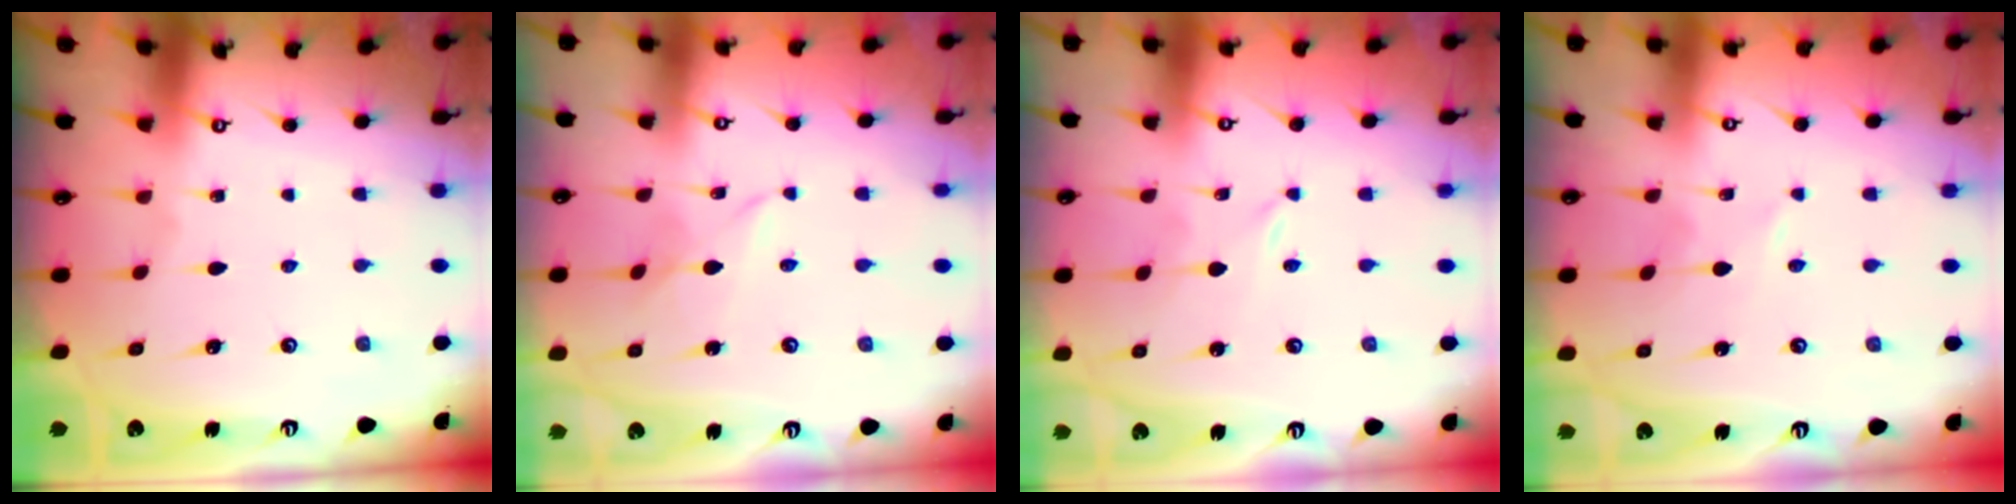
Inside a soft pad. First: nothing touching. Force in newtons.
{"total": 1.9, "press": 1.9, "slide": 0.3}
{"total": 0.0}
{"total": 0.6, "press": 0.6, "slide": 0.1}